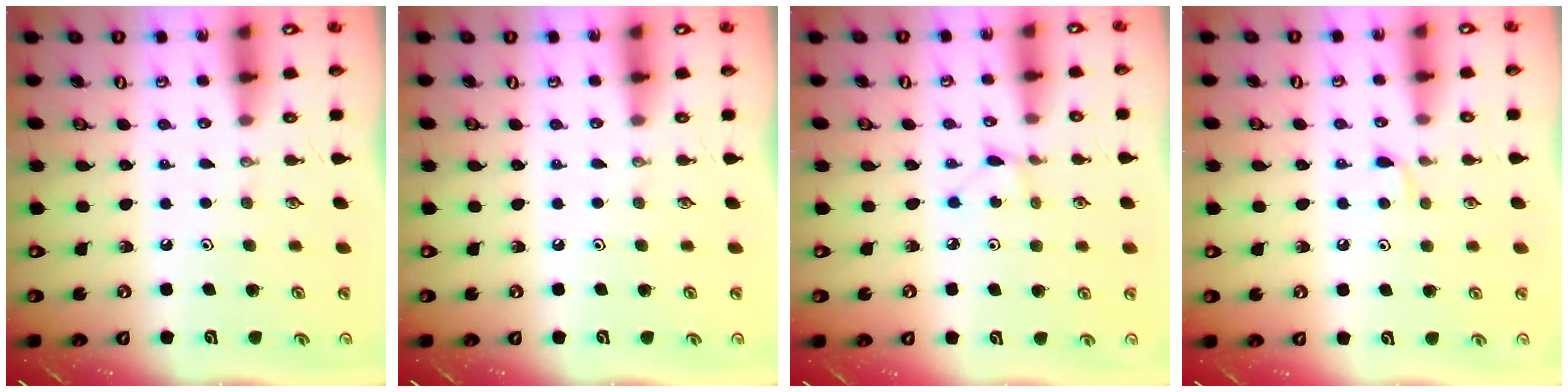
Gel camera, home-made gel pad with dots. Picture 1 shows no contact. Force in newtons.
{"total": 0.0}
{"total": 1.3, "press": 1.3, "slide": 0.2}
{"total": 4.7, "press": 4.7, "slide": 0.6}